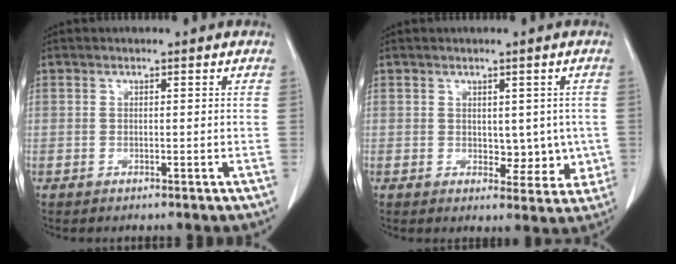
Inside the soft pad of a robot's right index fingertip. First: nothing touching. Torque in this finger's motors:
{"motor_torque": [-0.04, 0.13, 0.04, 0.00]}